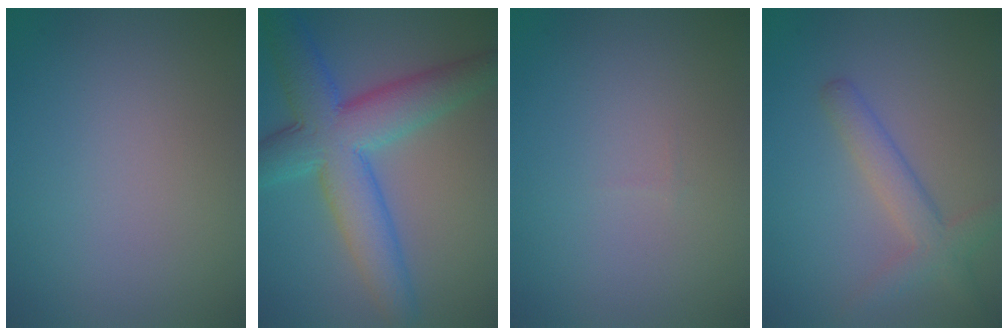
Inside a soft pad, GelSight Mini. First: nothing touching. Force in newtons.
{"total": 9.3, "press": 9.3, "slide": 0.4}
{"total": 0.0}
{"total": 3.4, "press": 3.4, "slide": 0.2}